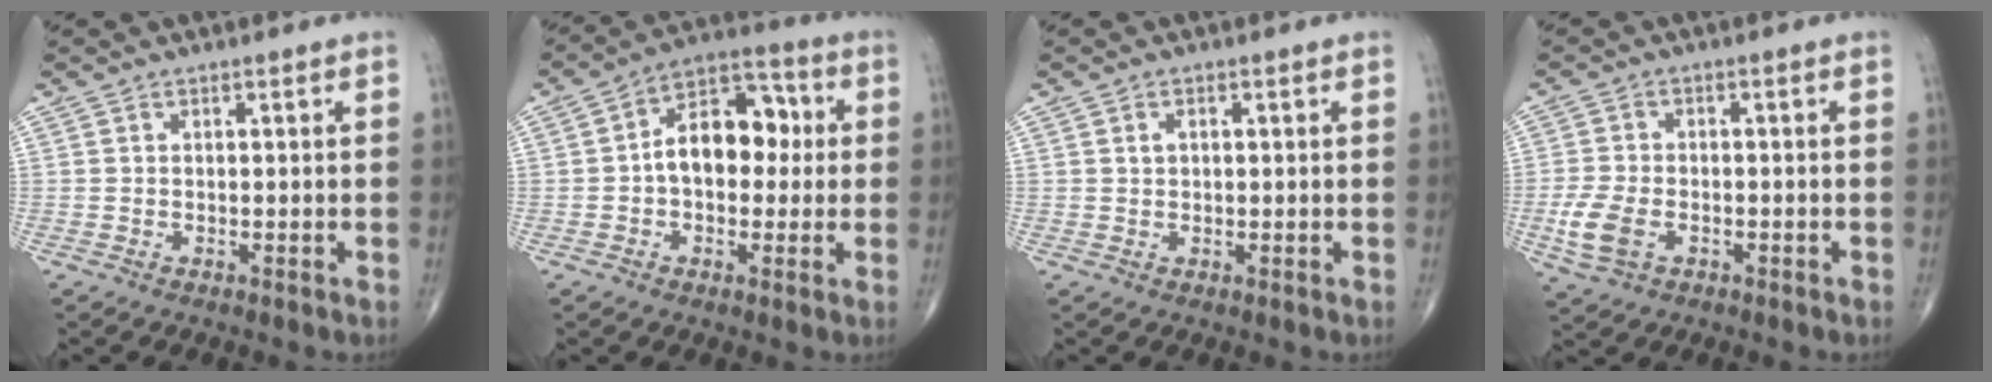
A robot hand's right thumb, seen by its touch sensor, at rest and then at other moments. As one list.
[{"total": 12.7, "force": [0.6, 8.1, 9.7], "torque": [-0.119, 0.036, -0.002]}, {"total": 1.5, "force": [0.4, 1.0, 1.1], "torque": [-0.017, 0.004, 0.008]}, {"total": 6.5, "force": [-2.1, 4.1, 4.6], "torque": [-0.104, 0.005, -0.038]}]